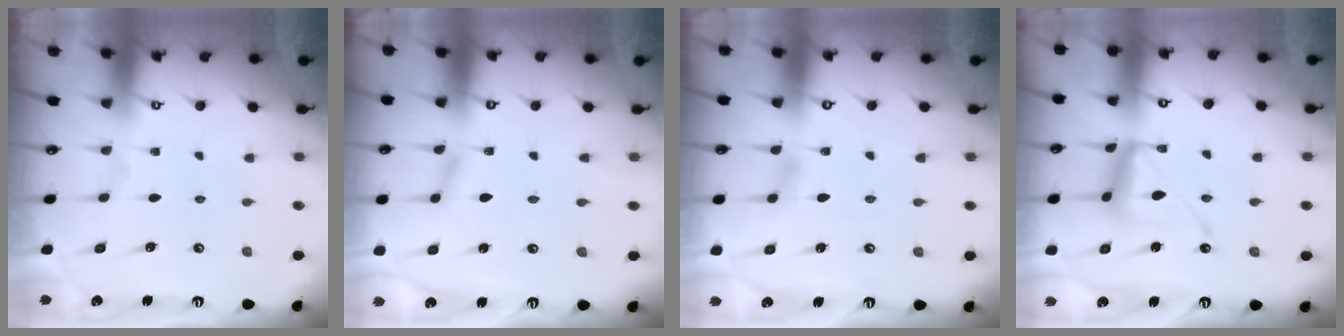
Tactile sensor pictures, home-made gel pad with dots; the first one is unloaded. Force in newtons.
{"total": 1.6, "press": 1.6, "slide": 0.2}
{"total": 4.6, "press": 4.6, "slide": 0.5}
{"total": 13.2, "press": 13.1, "slide": 1.1}